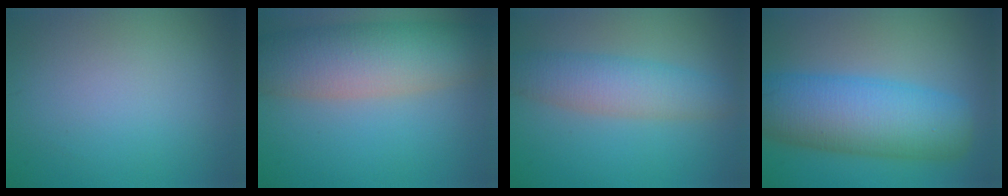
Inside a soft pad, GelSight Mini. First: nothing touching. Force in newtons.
{"total": 8.9, "press": 8.8, "slide": 0.6}
{"total": 4.8, "press": 4.8, "slide": 0.1}
{"total": 9.7, "press": 9.7, "slide": 0.2}